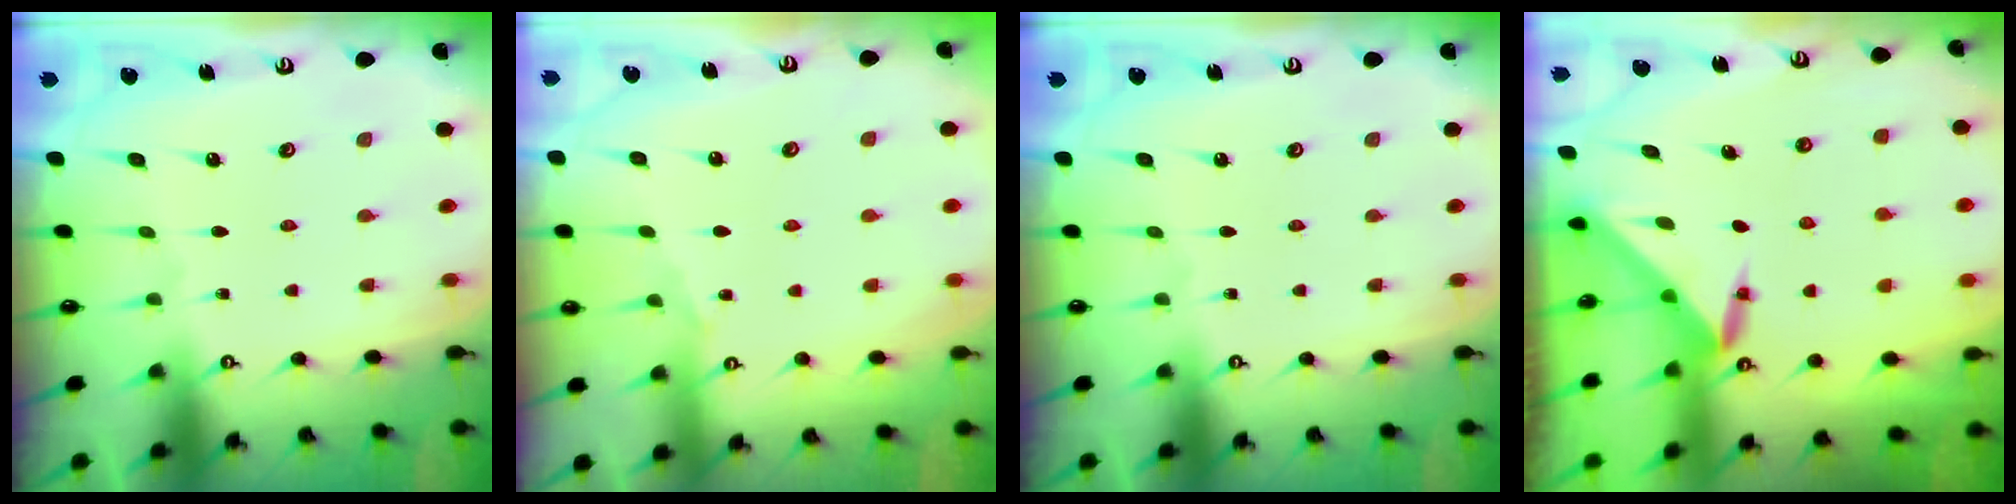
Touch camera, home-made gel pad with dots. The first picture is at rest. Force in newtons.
{"total": 3.5, "press": 3.4, "slide": 0.6}
{"total": 0.0}
{"total": 3.2, "press": 3.2, "slide": 0.1}